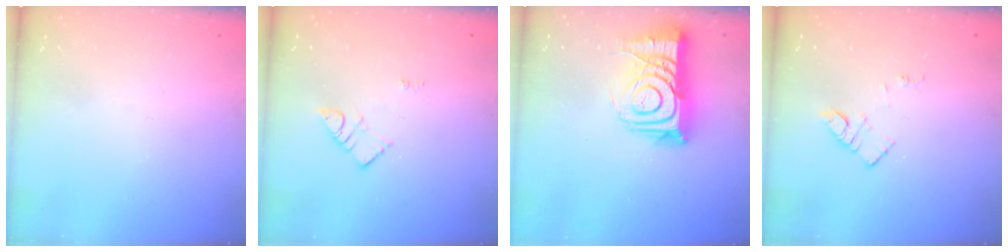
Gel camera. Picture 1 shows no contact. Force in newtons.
{"total": 3.6, "press": 3.6, "slide": 0.4}
{"total": 14.4, "press": 14.4, "slide": 1.1}
{"total": 5.8, "press": 5.8, "slide": 0.6}